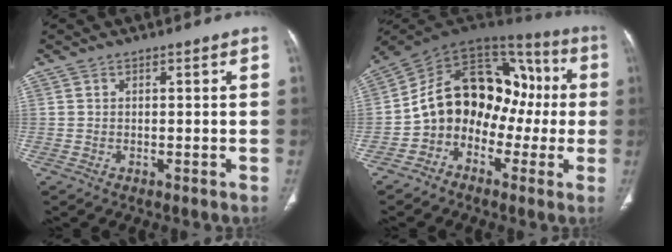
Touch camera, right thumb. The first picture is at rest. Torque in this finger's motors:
{"motor_torque": [2.44, 2.57, 1.81, -0.91, 0.19]}